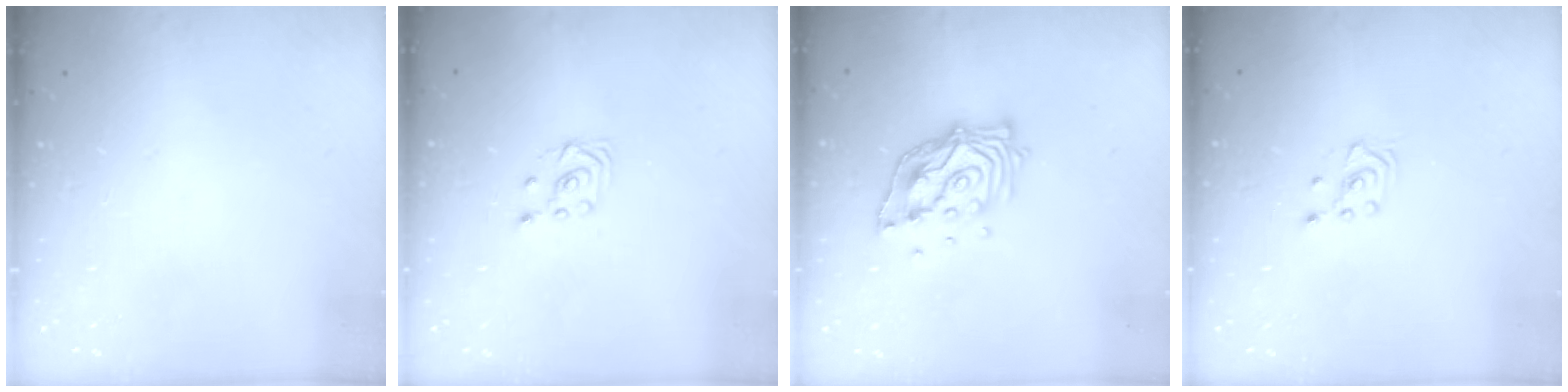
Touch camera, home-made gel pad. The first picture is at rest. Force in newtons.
{"total": 2.7, "press": 2.4, "slide": 1.3}
{"total": 12.4, "press": 12.4, "slide": 1.2}
{"total": 2.1, "press": 2.1, "slide": 0.1}